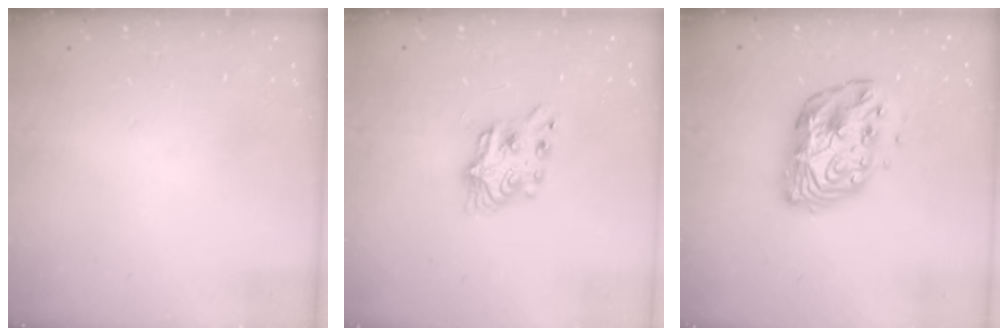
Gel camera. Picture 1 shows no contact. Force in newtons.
{"total": 8.1, "press": 8.1, "slide": 0.5}
{"total": 11.9, "press": 11.9, "slide": 0.8}